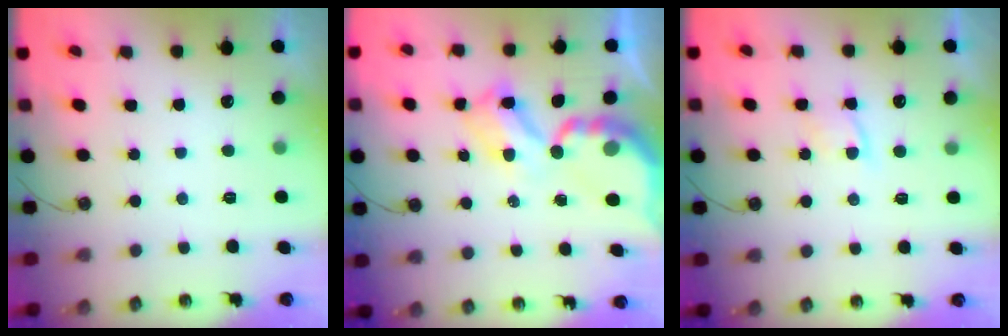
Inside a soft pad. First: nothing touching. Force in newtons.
{"total": 9.7, "press": 9.6, "slide": 0.6}
{"total": 5.0, "press": 4.9, "slide": 0.7}